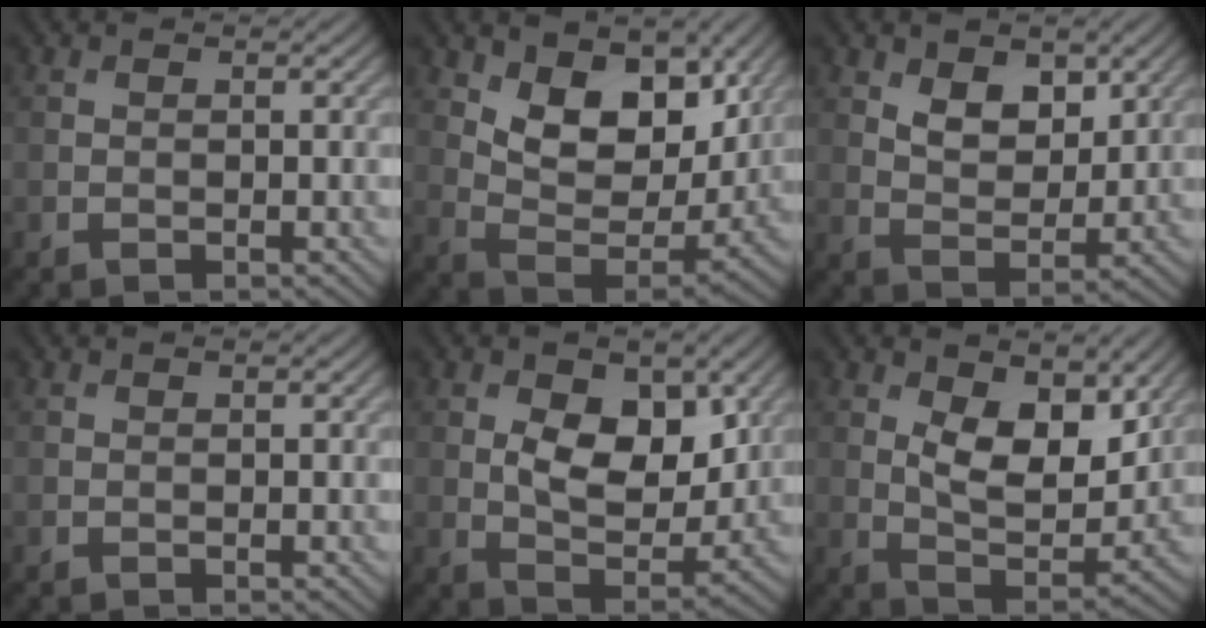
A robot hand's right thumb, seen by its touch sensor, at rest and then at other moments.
{"total": 11.1, "force": [5.5, 6.0, 7.5], "torque": [-0.150, -0.017, 0.096]}
{"total": 5.2, "force": [2.8, 3.0, 3.2], "torque": [-0.062, -0.012, 0.046]}
{"total": 0.0}
{"total": 8.6, "force": [2.2, 5.0, 6.6], "torque": [-0.126, -0.013, 0.037]}
{"total": 8.7, "force": [3.2, 4.4, 6.8], "torque": [-0.137, -0.014, 0.053]}